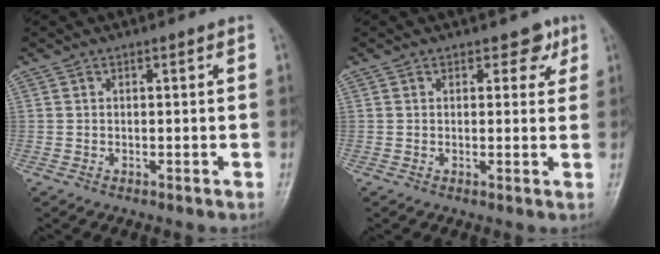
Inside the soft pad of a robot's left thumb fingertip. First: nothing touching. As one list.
[{"total": 3.0, "force": [1.8, 2.0, 1.3], "torque": [0.010, -0.007, 0.018]}]